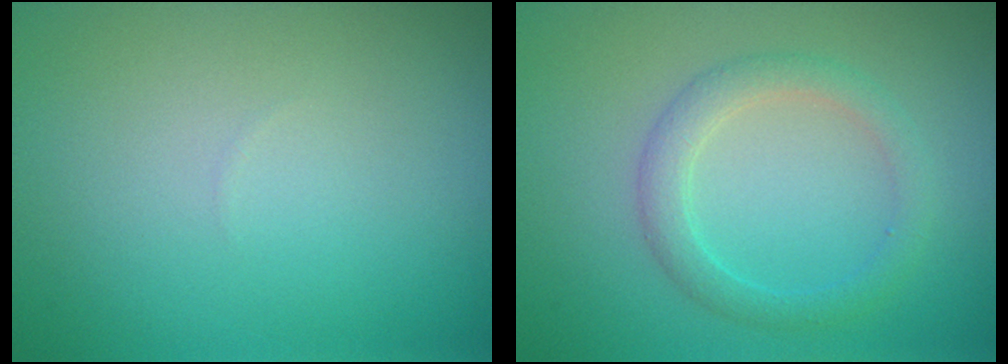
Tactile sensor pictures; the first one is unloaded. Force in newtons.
{"total": 2.4, "press": 2.4, "slide": 0.2}